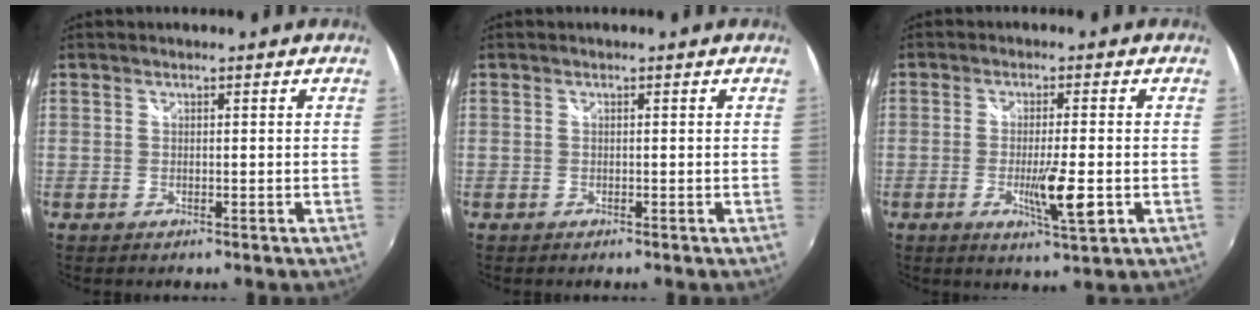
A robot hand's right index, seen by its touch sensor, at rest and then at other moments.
{"total": 0.0}
{"total": 7.0, "force": [-1.9, 0.7, 6.7], "torque": [-0.117, -0.016, -0.031]}